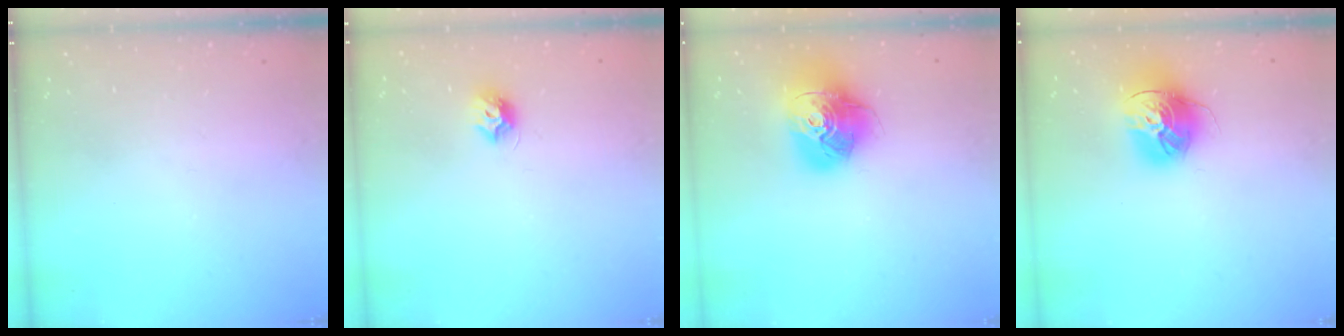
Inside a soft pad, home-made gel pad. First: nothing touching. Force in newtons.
{"total": 7.1, "press": 7.1, "slide": 0.5}
{"total": 17.1, "press": 17.0, "slide": 2.2}
{"total": 16.2, "press": 16.1, "slide": 1.8}